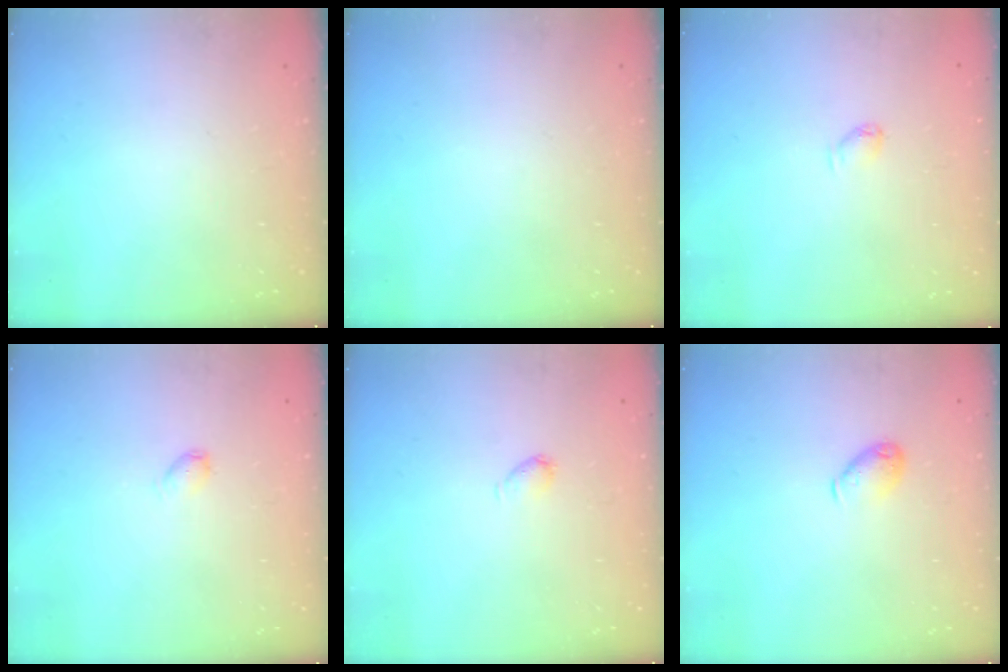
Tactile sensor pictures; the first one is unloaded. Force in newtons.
{"total": 0.0}
{"total": 3.9, "press": 3.9, "slide": 0.6}
{"total": 3.1, "press": 3.1, "slide": 0.4}
{"total": 3.1, "press": 3.1, "slide": 0.6}
{"total": 6.2, "press": 6.2, "slide": 0.7}